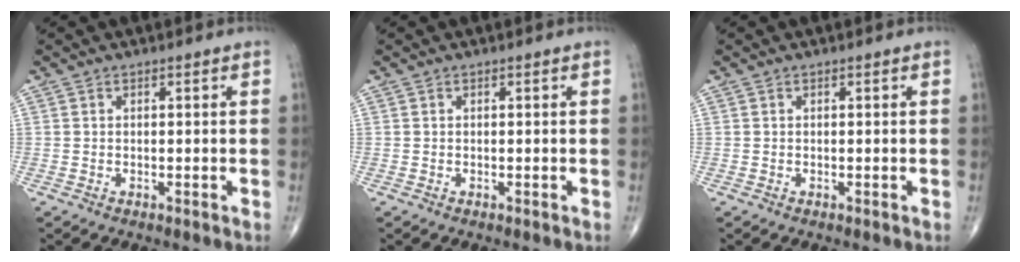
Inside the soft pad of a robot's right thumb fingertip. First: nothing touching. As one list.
[{"total": 0.0}, {"total": 0.0}]